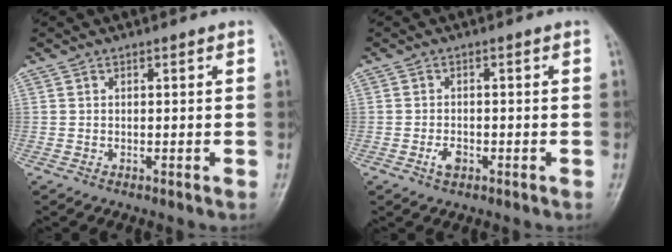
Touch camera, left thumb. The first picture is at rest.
{"total": 2.2, "force": [-0.9, 1.3, 1.5], "torque": [-0.027, 0.004, -0.017]}